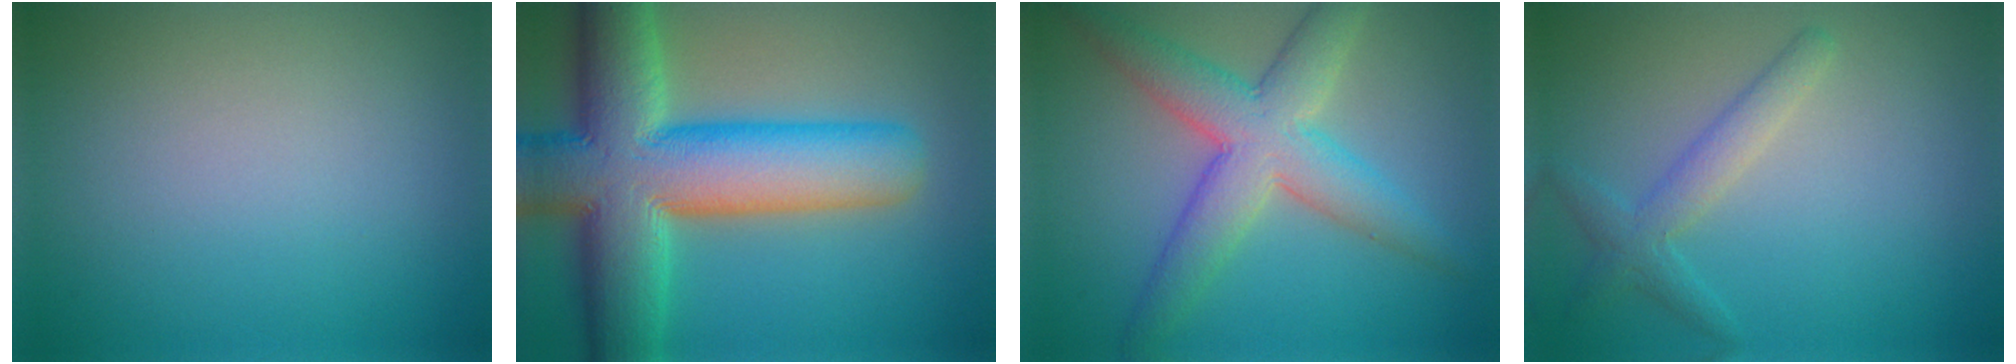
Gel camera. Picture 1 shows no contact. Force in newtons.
{"total": 14.4, "press": 14.3, "slide": 0.7}
{"total": 6.6, "press": 6.6, "slide": 0.1}
{"total": 2.5, "press": 2.5, "slide": 0.2}